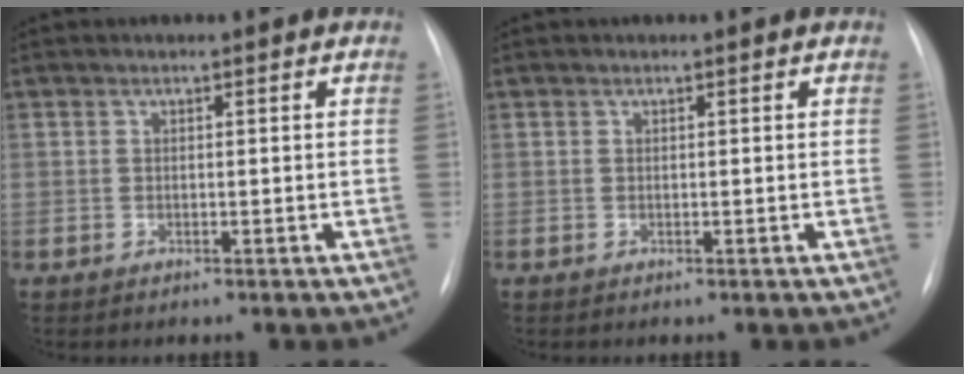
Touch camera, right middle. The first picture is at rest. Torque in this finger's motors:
{"motor_torque": [0.25, -0.21, 0.05, 0.00]}